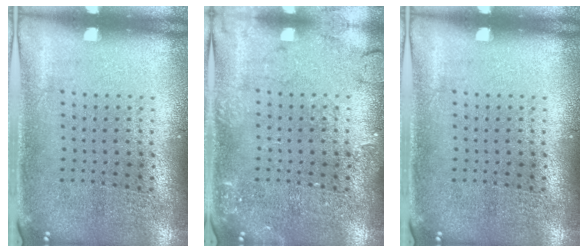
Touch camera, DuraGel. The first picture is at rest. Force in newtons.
{"total": 2.2, "press": 2.2, "slide": 0.4}
{"total": 0.0}